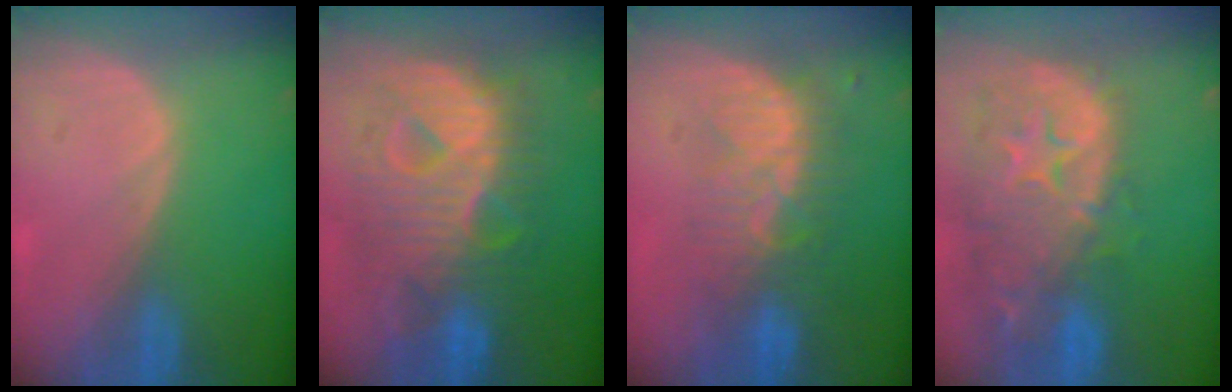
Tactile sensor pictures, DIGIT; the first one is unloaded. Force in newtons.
{"total": 12.7, "press": 12.7, "slide": 1.3}
{"total": 8.1, "press": 7.5, "slide": 3.1}
{"total": 14.1, "press": 11.4, "slide": 8.3}